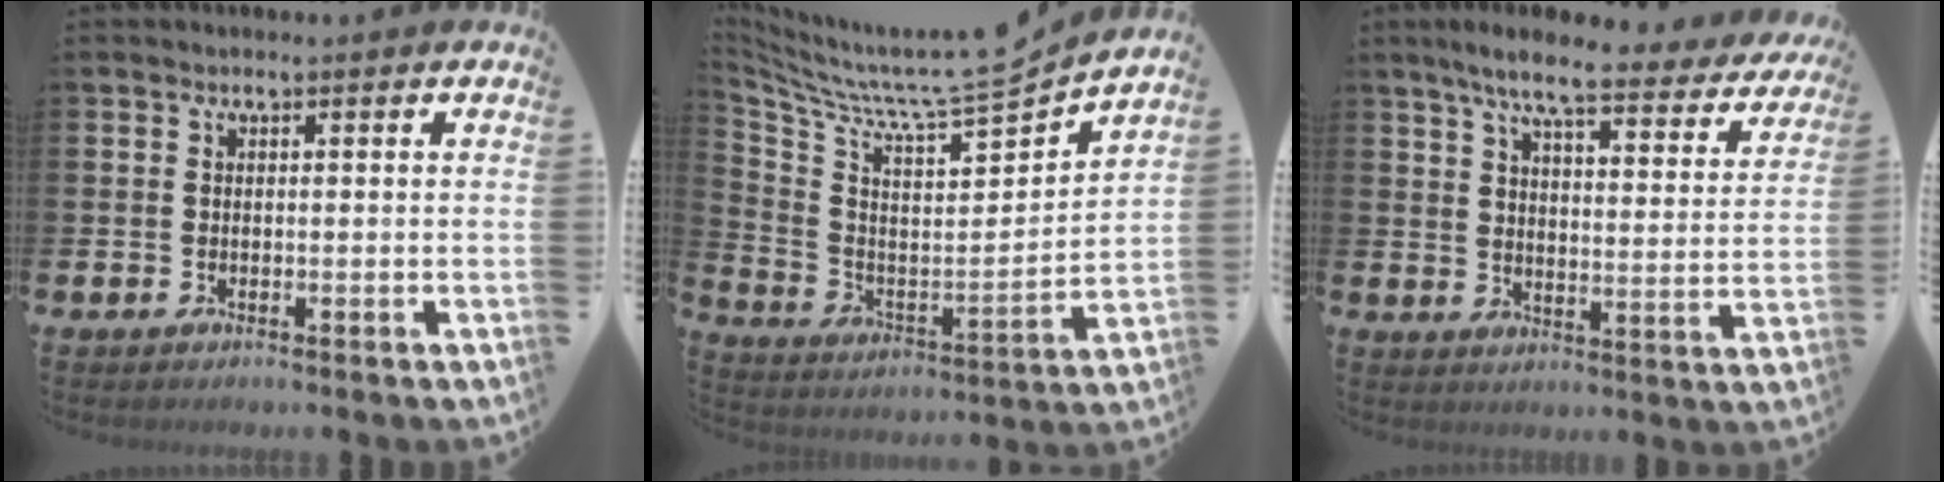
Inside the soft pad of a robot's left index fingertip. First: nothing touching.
{"total": 7.8, "force": [7.2, 0.8, 3.1], "torque": [-0.091, -0.072, 0.113]}
{"total": 7.6, "force": [6.4, 0.9, 4.0], "torque": [-0.087, -0.038, 0.102]}